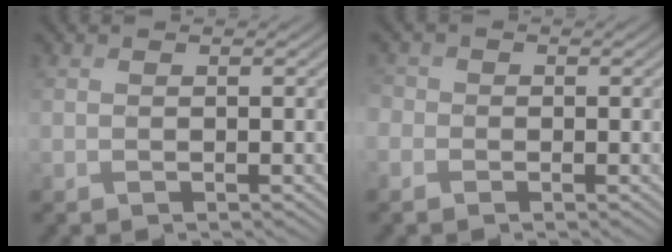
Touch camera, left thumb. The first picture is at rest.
{"total": 2.2, "force": [-0.9, 1.9, 0.5], "torque": [-0.015, 0.001, -0.027]}